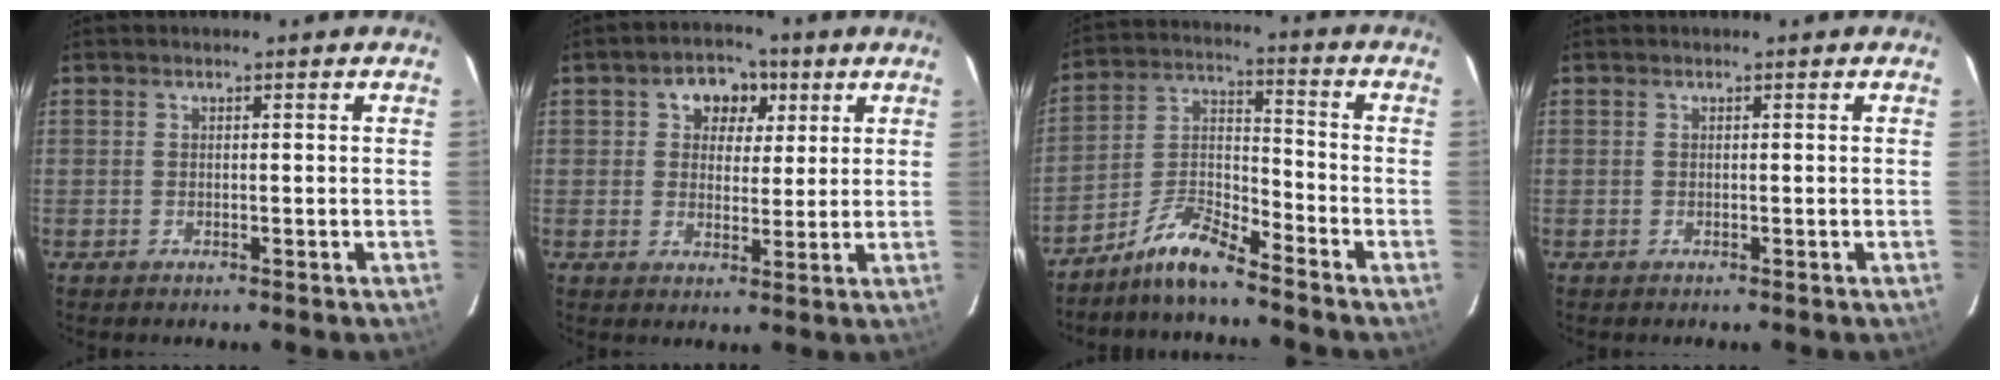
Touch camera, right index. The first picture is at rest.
{"total": 7.0, "force": [2.7, 5.5, 3.3], "torque": [-0.050, 0.020, 0.040]}
{"total": 8.2, "force": [-7.2, 0.7, 3.7], "torque": [-0.090, 0.029, -0.149]}
{"total": 0.0}